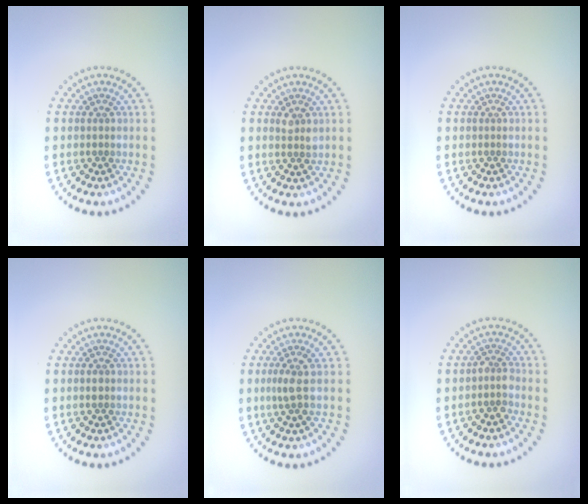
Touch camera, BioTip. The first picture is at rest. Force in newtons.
{"total": 1.2, "press": 1.1, "slide": 0.4}
{"total": 0.0}
{"total": 0.6, "press": 0.6, "slide": 0.1}
{"total": 1.9, "press": 1.4, "slide": 1.2}
{"total": 1.6, "press": 1.3, "slide": 1.0}